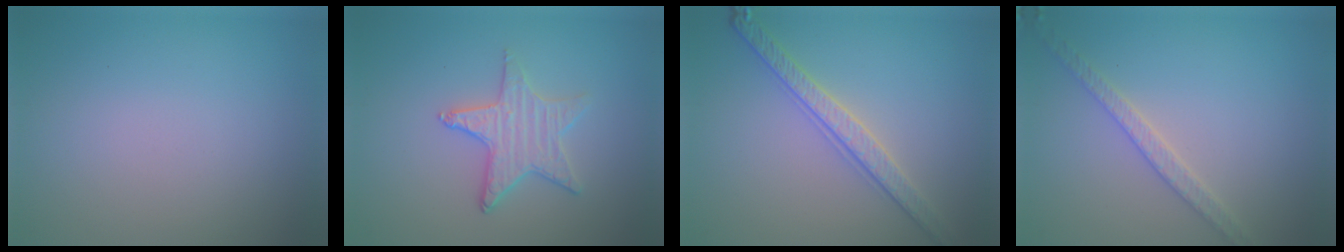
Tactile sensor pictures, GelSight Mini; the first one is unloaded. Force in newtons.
{"total": 2.8, "press": 2.7, "slide": 0.7}
{"total": 3.2, "press": 3.0, "slide": 1.0}
{"total": 2.5, "press": 2.4, "slide": 0.4}